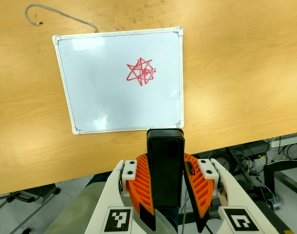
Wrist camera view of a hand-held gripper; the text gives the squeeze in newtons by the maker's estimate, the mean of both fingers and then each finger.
{"total": 9.8, "left": 8.2, "right": 11.4}